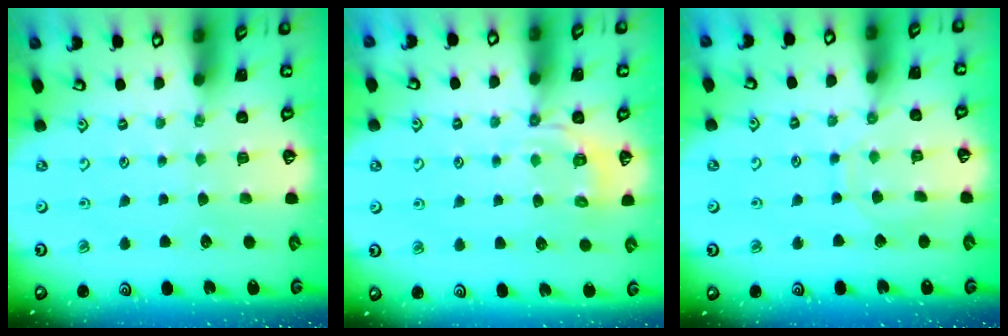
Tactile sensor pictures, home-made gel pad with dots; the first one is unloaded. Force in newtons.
{"total": 6.3, "press": 6.0, "slide": 1.9}
{"total": 7.5, "press": 7.4, "slide": 0.6}